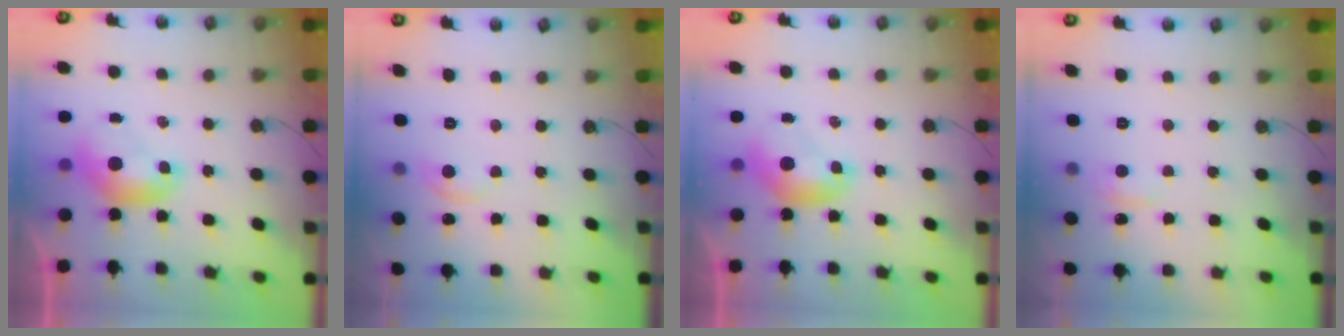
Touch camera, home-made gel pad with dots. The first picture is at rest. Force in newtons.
{"total": 1.6, "press": 1.3, "slide": 0.9}
{"total": 0.0}
{"total": 2.1, "press": 2.0, "slide": 0.6}